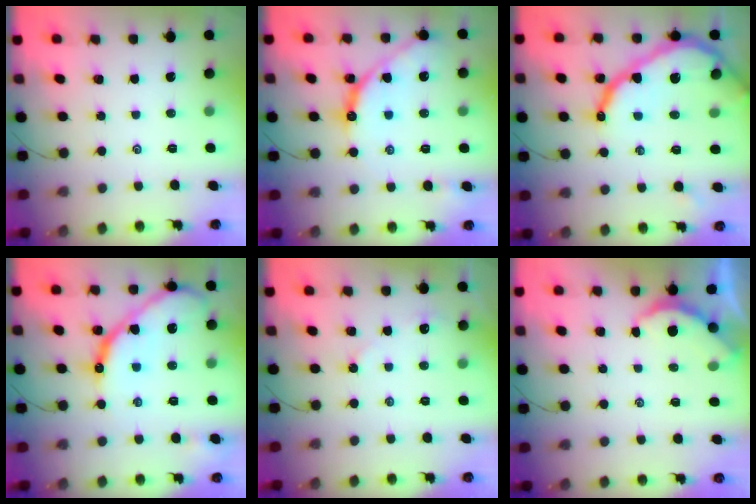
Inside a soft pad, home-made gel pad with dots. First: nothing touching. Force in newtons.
{"total": 12.1, "press": 12.1, "slide": 0.8}
{"total": 18.7, "press": 18.6, "slide": 1.1}
{"total": 16.1, "press": 16.0, "slide": 1.5}
{"total": 2.9, "press": 2.8, "slide": 0.3}
{"total": 3.2, "press": 3.2, "slide": 0.3}